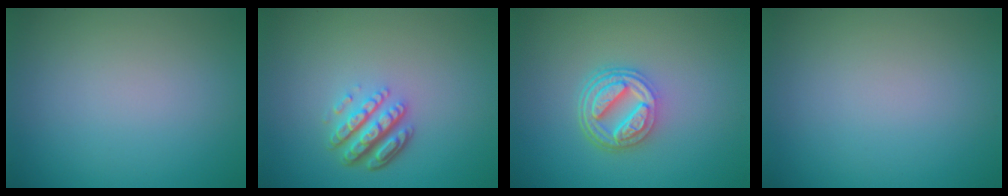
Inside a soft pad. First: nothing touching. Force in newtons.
{"total": 4.5, "press": 3.3, "slide": 3.1}
{"total": 4.8, "press": 3.7, "slide": 3.1}
{"total": 0.0}